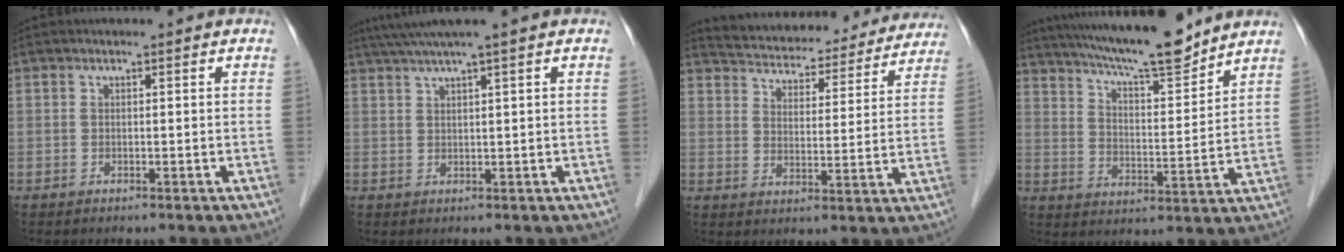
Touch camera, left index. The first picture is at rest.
{"total": 4.8, "force": [3.5, -1.3, 2.9], "torque": [-0.055, 0.019, 0.068]}
{"total": 22.7, "force": [21.1, 6.0, 5.8], "torque": [-0.092, -0.003, 0.271]}
{"total": 15.3, "force": [13.4, 0.9, 7.2], "torque": [-0.123, 0.002, 0.214]}